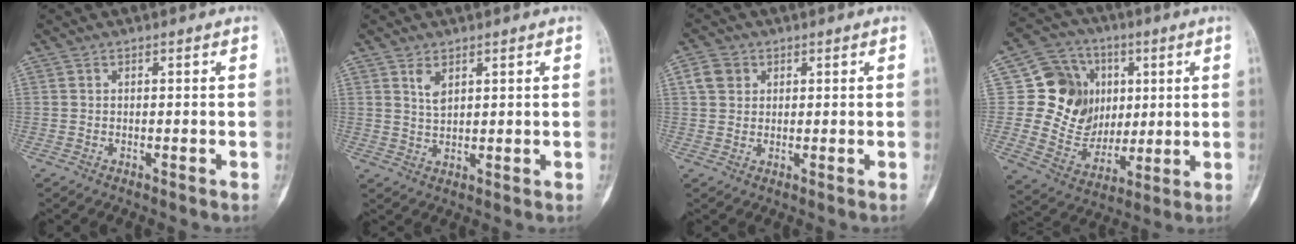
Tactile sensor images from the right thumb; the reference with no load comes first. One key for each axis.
{"total": 2.9, "fx": 1.7, "fy": 1.5, "fz": 1.8, "tx": -0.028, "ty": -0.009, "tz": 0.037}
{"total": 3.9, "fx": 1.3, "fy": 3.3, "fz": 1.6, "tx": -0.016, "ty": 0.001, "tz": 0.025}
{"total": 17.1, "fx": 3.1, "fy": 14.7, "fz": 8.2, "tx": -0.090, "ty": 0.000, "tz": 0.065}